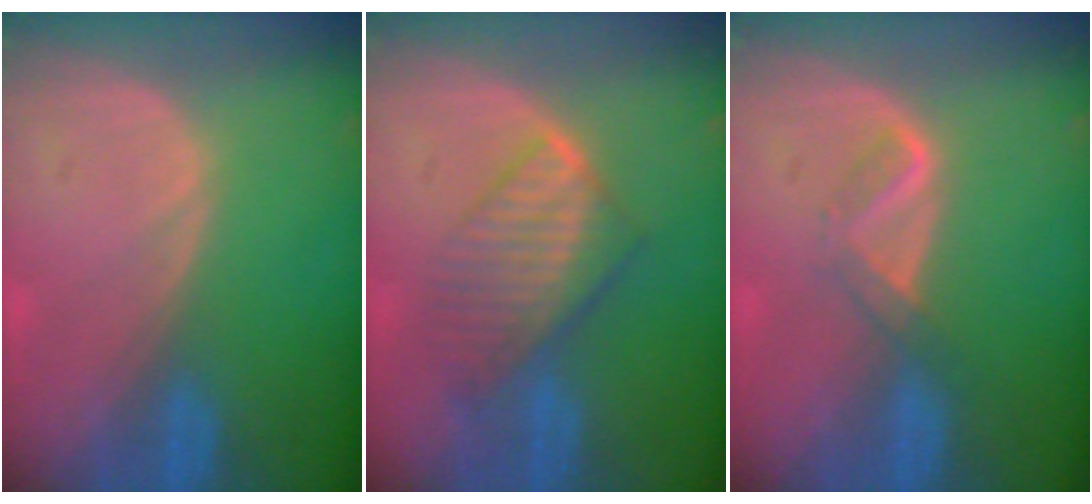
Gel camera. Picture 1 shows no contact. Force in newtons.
{"total": 7.2, "press": 6.6, "slide": 2.9}
{"total": 2.8, "press": 2.7, "slide": 0.7}